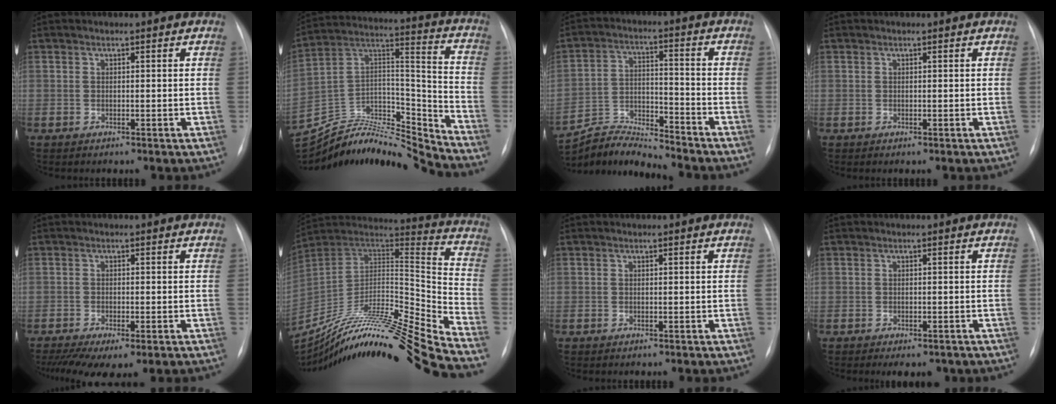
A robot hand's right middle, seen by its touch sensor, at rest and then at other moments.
{"total": 23.3, "force": [-22.7, 0.8, 5.1], "torque": [-0.109, 0.033, -0.379]}
{"total": 9.1, "force": [-9.0, -0.9, -0.2], "torque": [-0.005, 0.020, -0.168]}
{"total": 0.0}
{"total": 8.4, "force": [-5.5, 2.5, 5.9], "torque": [-0.099, -0.018, -0.085]}
{"total": 28.8, "force": [-24.6, -1.8, 14.9], "torque": [-0.215, -0.024, -0.399]}
{"total": 0.0}
{"total": 3.5, "force": [-2.5, 1.7, 1.7], "torque": [-0.015, -0.003, -0.028]}